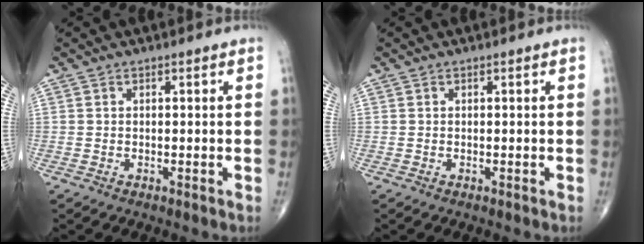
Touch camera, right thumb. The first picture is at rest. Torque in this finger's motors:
{"motor_torque": [-0.02, 0.13, -0.06, 0.06, 0.00]}